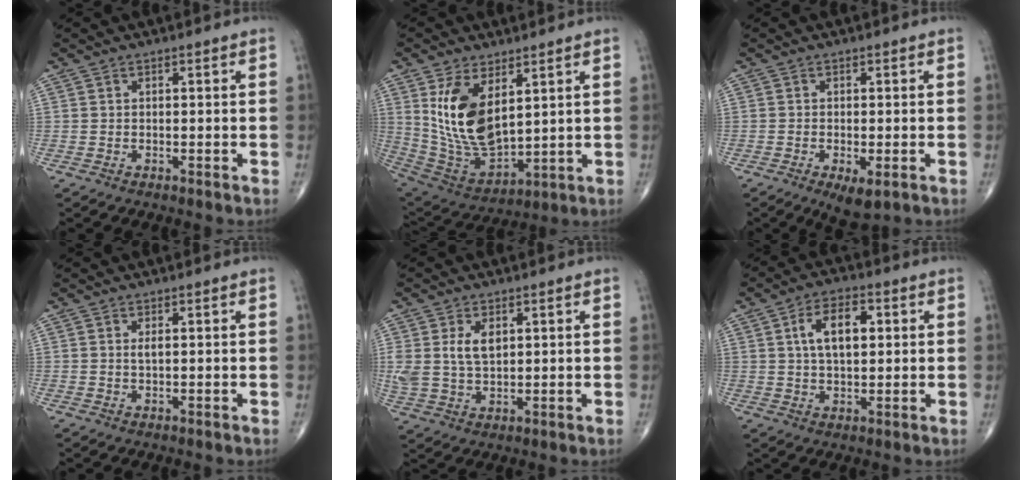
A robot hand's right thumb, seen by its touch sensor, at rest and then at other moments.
{"total": 15.6, "force": [5.0, 8.1, 12.3], "torque": [-0.215, -0.025, 0.121]}
{"total": 4.6, "force": [-1.9, 1.7, 3.9], "torque": [-0.065, -0.013, -0.026]}
{"total": 1.0, "force": [0.2, 0.3, 1.0], "torque": [-0.019, -0.001, 0.004]}
{"total": 7.1, "force": [1.9, 4.3, 5.3], "torque": [-0.104, -0.003, 0.045]}
{"total": 8.7, "force": [2.0, 4.6, 7.1], "torque": [-0.111, 0.007, 0.031]}